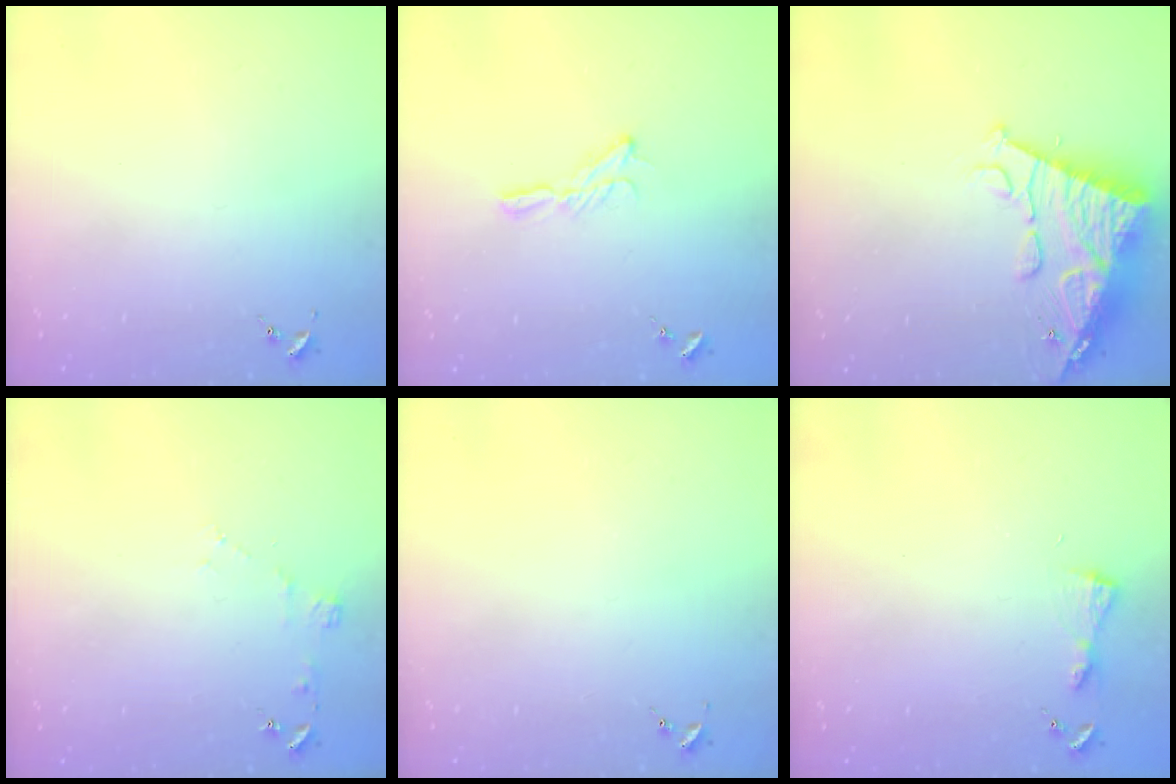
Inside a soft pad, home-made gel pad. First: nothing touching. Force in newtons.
{"total": 6.4, "press": 6.4, "slide": 0.4}
{"total": 14.9, "press": 14.8, "slide": 1.5}
{"total": 4.0, "press": 3.9, "slide": 0.5}
{"total": 0.0}
{"total": 3.9, "press": 3.9, "slide": 0.4}